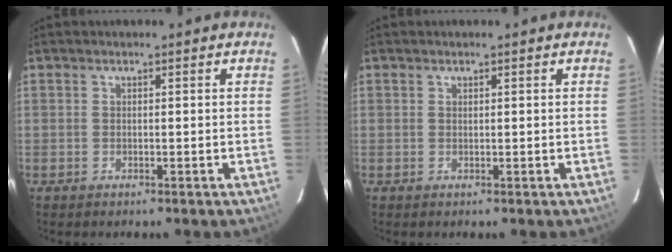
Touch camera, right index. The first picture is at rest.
{"total": 0.0}